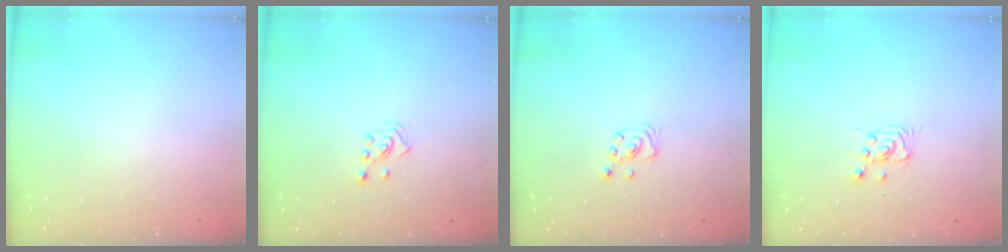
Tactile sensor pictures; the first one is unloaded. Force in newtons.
{"total": 2.3, "press": 2.2, "slide": 0.8}
{"total": 2.3, "press": 2.3, "slide": 0.2}
{"total": 3.3, "press": 3.3, "slide": 0.4}